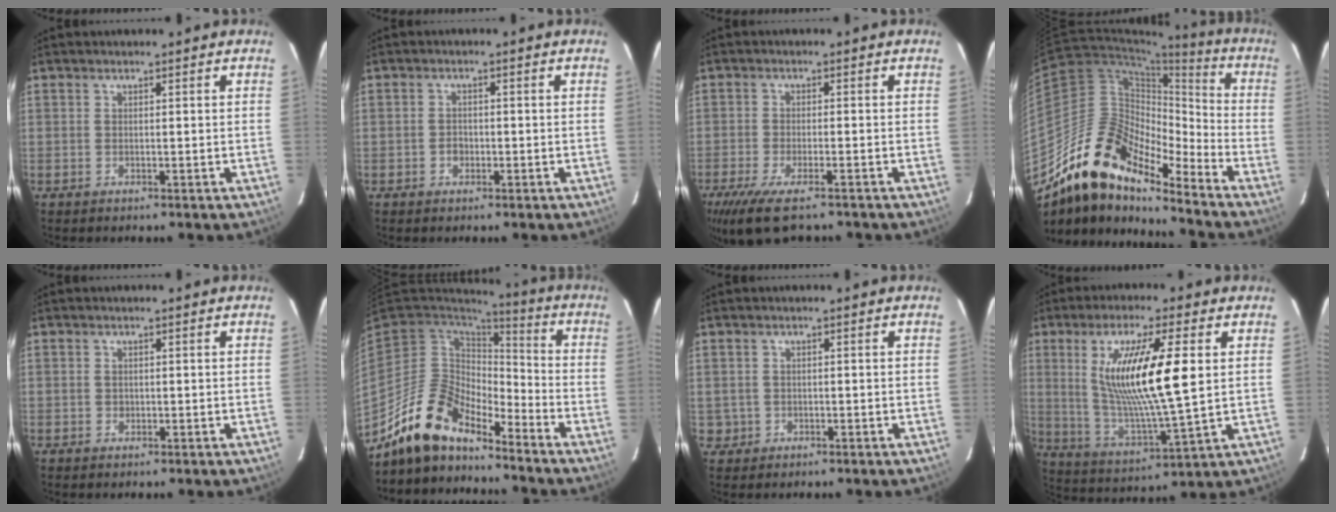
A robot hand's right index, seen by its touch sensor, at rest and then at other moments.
{"total": 1.8, "force": [-0.7, 1.5, 0.8], "torque": [-0.016, 0.005, -0.010]}
{"total": 10.9, "force": [-8.0, 2.9, 6.8], "torque": [-0.161, -0.041, -0.142]}
{"total": 17.8, "force": [-14.4, 6.1, 8.5], "torque": [-0.142, 0.006, -0.278]}
{"total": 0.8, "force": [-0.1, 0.8, 0.2], "torque": [-0.001, 0.001, -0.001]}
{"total": 14.3, "force": [-12.1, 5.2, 5.7], "torque": [-0.119, 0.007, -0.232]}
{"total": 2.3, "force": [-0.3, 2.2, 0.0], "torque": [0.002, 0.008, 0.001]}
{"total": 16.7, "force": [3.6, 2.1, 16.2], "torque": [-0.302, -0.012, 0.078]}